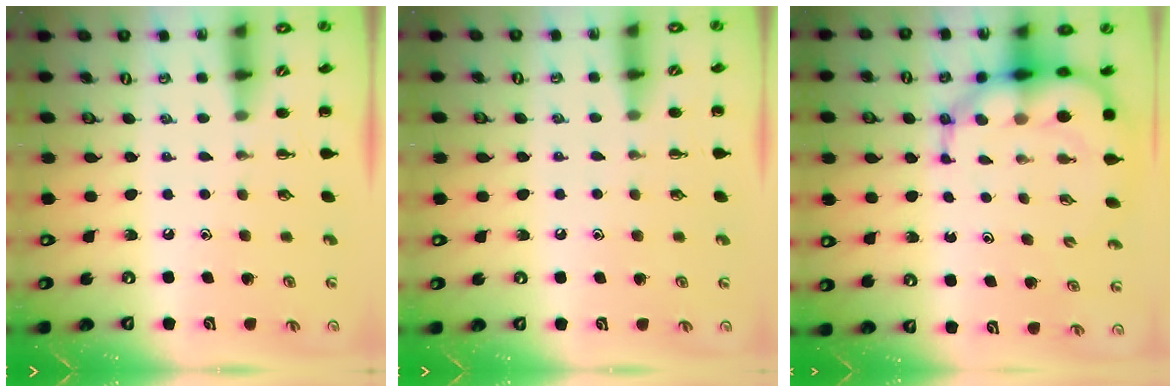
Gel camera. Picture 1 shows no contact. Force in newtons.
{"total": 3.4, "press": 3.3, "slide": 1.0}
{"total": 10.7, "press": 10.3, "slide": 3.1}